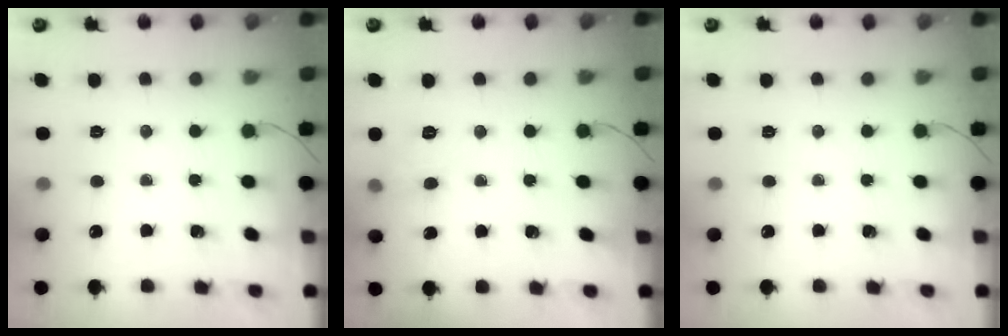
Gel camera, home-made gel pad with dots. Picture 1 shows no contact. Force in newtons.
{"total": 6.4, "press": 6.2, "slide": 1.9}
{"total": 0.0}